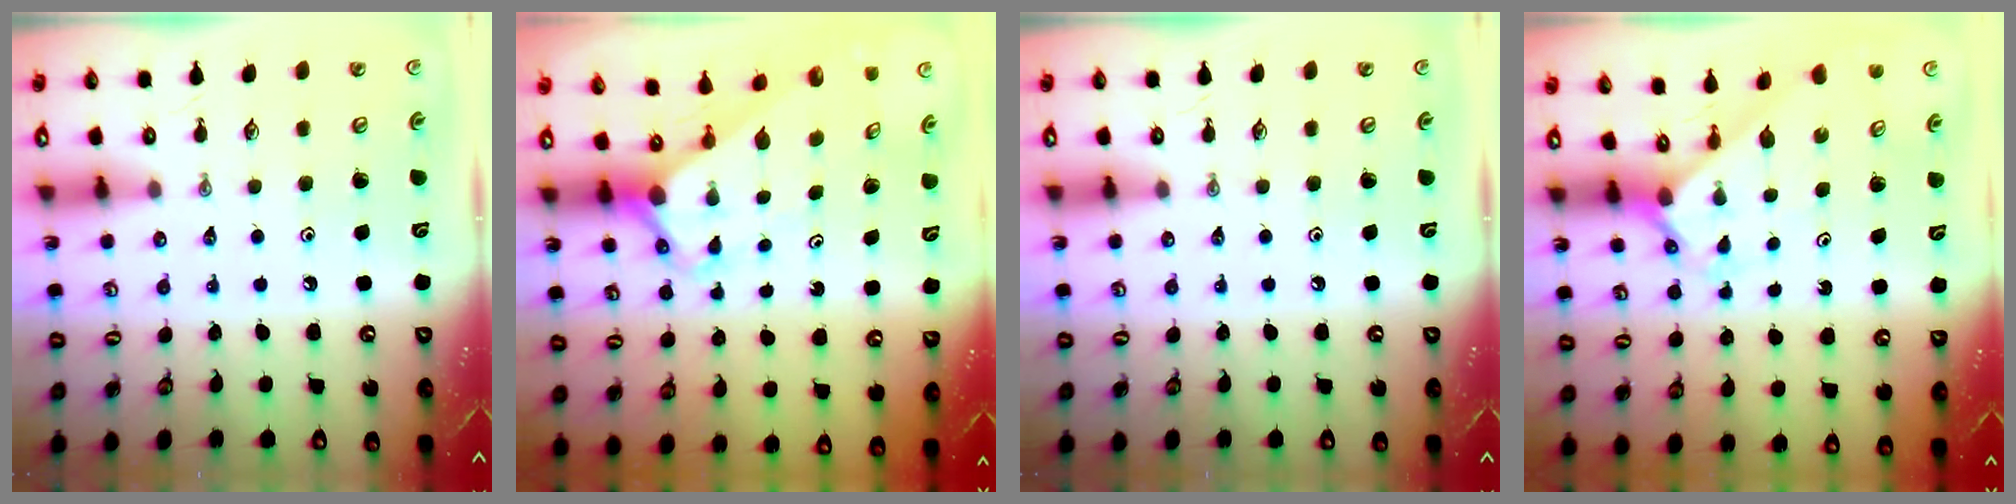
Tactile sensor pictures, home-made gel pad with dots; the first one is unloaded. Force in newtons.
{"total": 3.1, "press": 3.1, "slide": 0.2}
{"total": 0.0}
{"total": 1.9, "press": 1.9, "slide": 0.1}